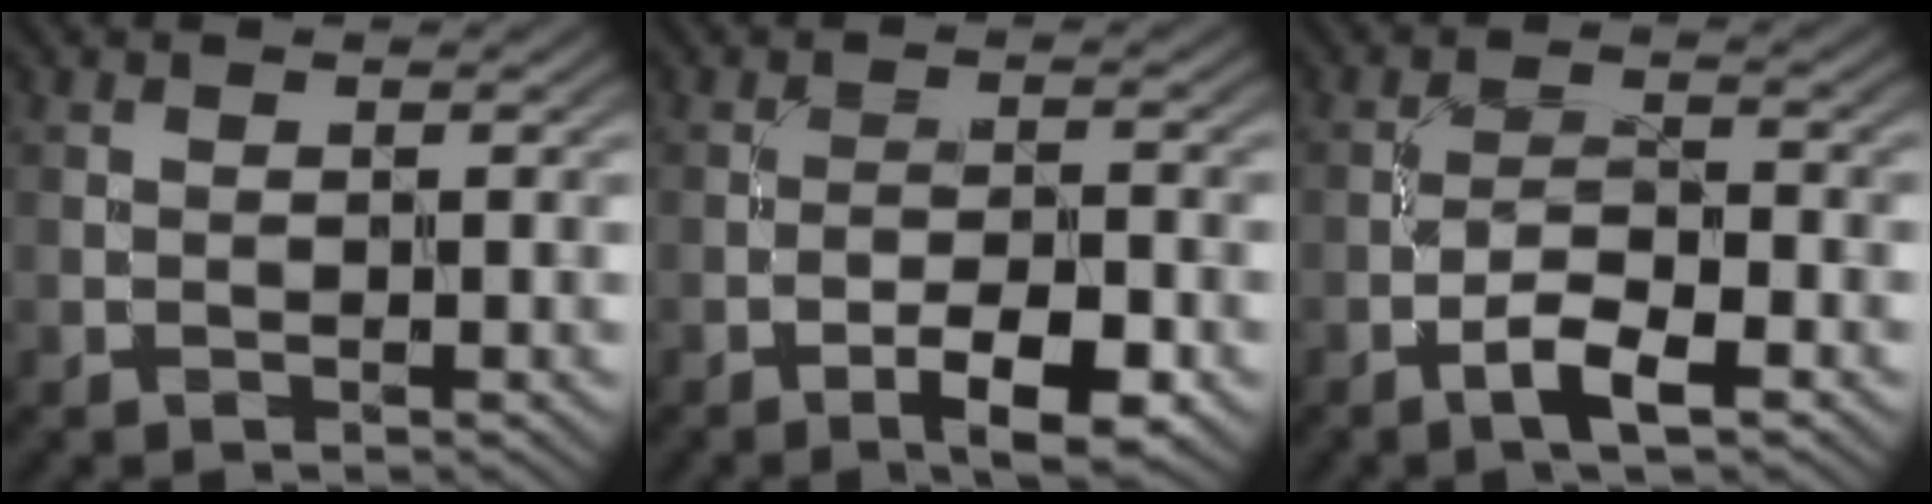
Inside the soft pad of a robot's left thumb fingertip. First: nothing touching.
{"total": 5.1, "force": [-2.9, 1.4, 4.0], "torque": [-0.066, 0.009, -0.045]}
{"total": 4.0, "force": [-2.5, 1.0, 3.0], "torque": [-0.060, 0.006, -0.050]}